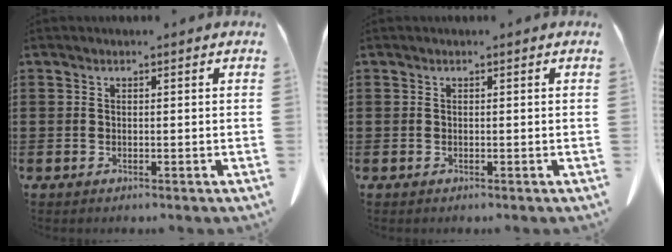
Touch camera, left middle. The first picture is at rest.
{"total": 0.0}